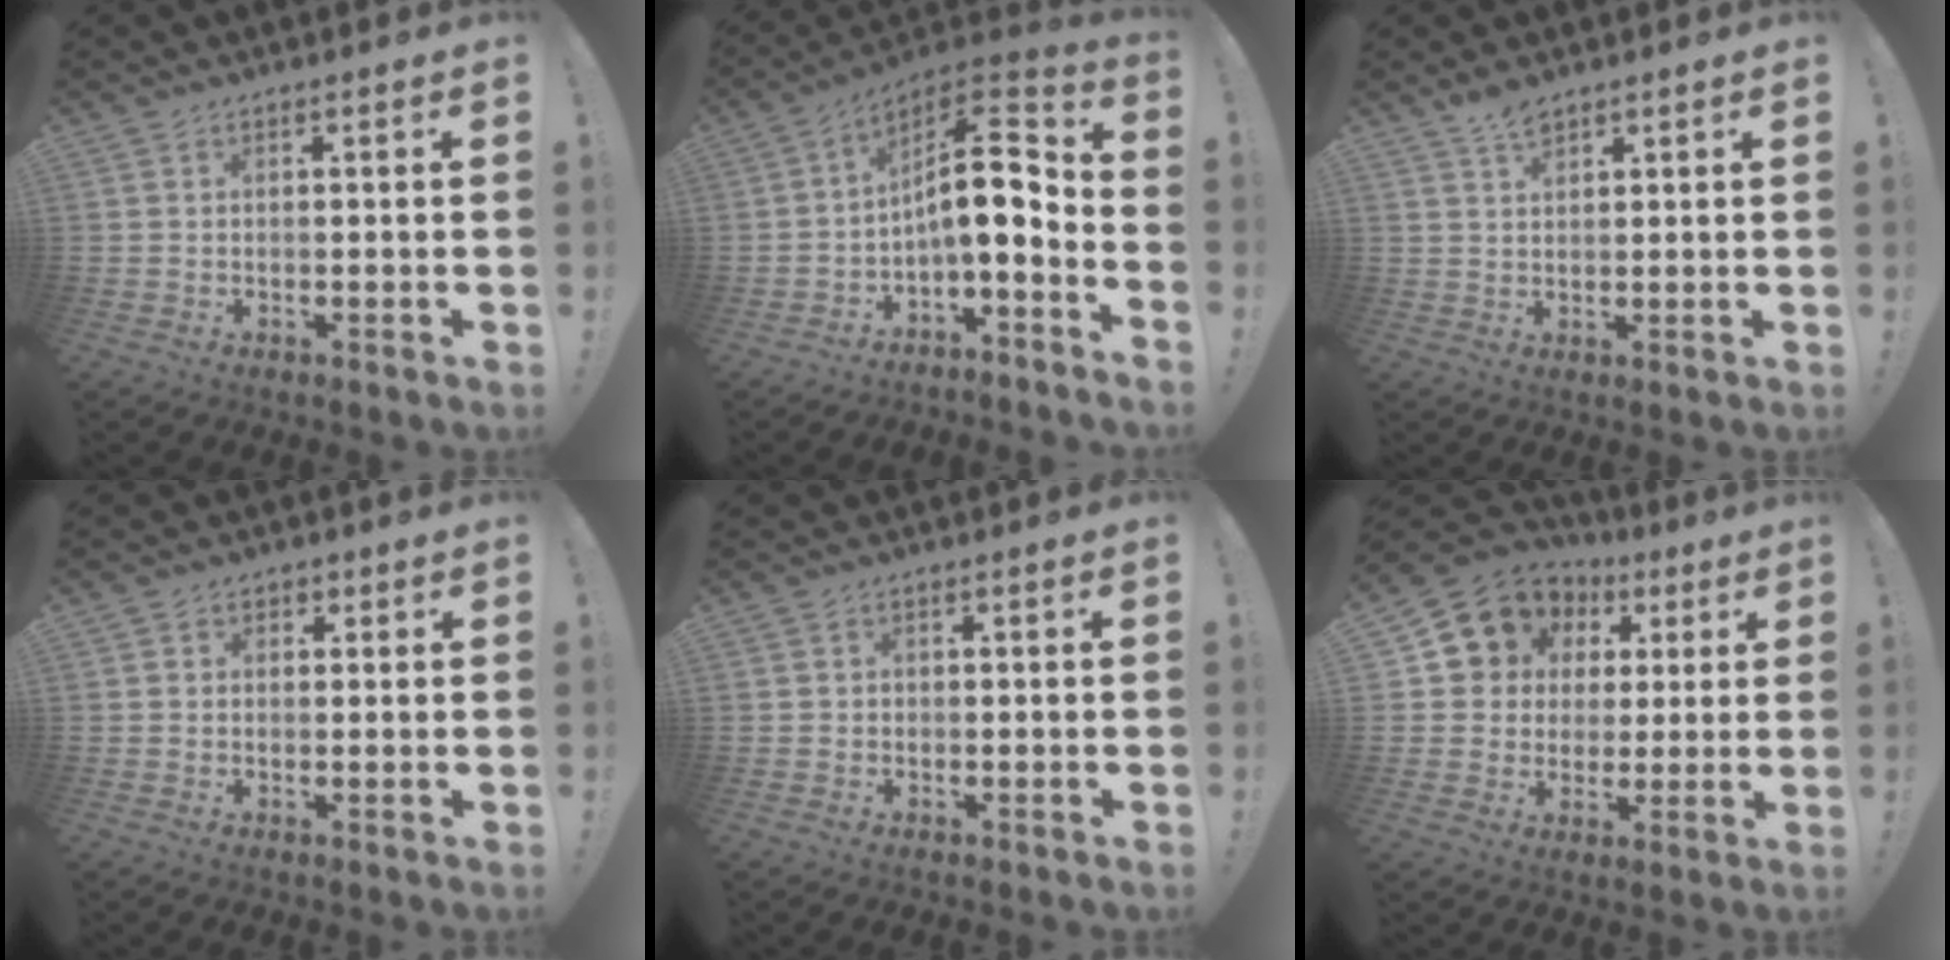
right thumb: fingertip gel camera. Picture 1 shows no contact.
{"total": 12.1, "force": [-0.2, 4.8, 11.2], "torque": [-0.179, -0.006, -0.003]}
{"total": 3.6, "force": [2.9, 1.2, 1.8], "torque": [-0.028, -0.016, 0.051]}
{"total": 1.8, "force": [0.4, 1.7, 0.5], "torque": [0.002, 0.000, 0.005]}
{"total": 1.1, "force": [-0.3, 1.0, 0.2], "torque": [-0.004, 0.004, -0.006]}
{"total": 10.5, "force": [4.8, 9.0, 2.6], "torque": [-0.039, -0.036, 0.103]}